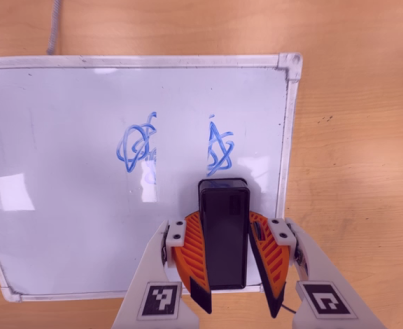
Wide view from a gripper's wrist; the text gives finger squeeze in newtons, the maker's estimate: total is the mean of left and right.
{"total": 9.9, "left": 9.9, "right": 9.8}